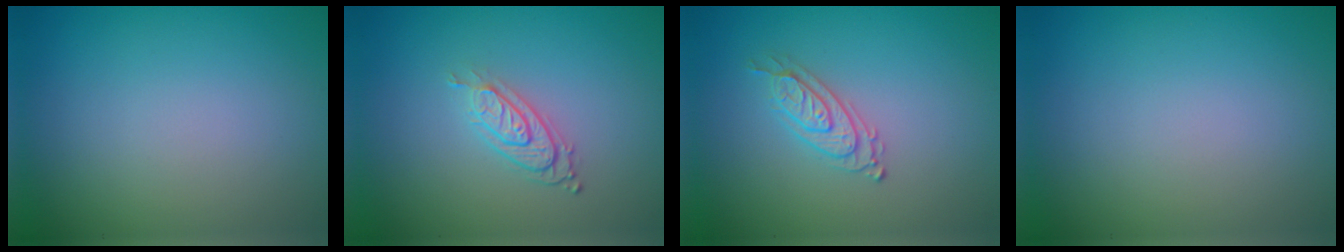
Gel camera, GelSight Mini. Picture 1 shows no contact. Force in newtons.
{"total": 3.1, "press": 2.1, "slide": 2.3}
{"total": 2.3, "press": 2.1, "slide": 0.9}
{"total": 0.0}